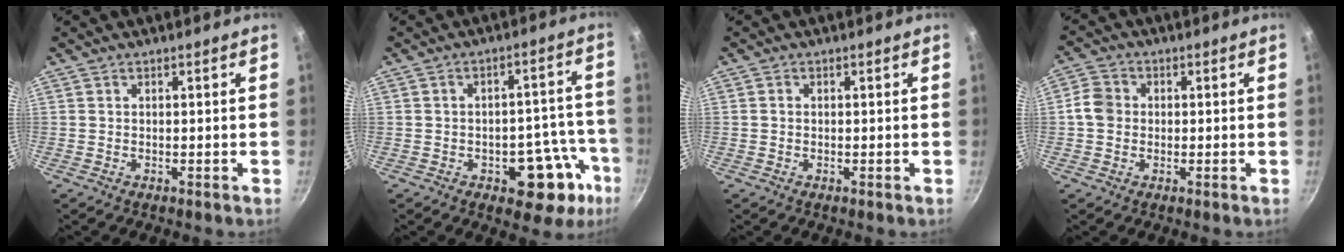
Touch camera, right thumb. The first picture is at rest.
{"total": 13.4, "force": [-5.7, 7.9, 9.1], "torque": [-0.038, 0.049, -0.063]}
{"total": 0.8, "force": [0.1, 0.6, 0.5], "torque": [-0.008, 0.004, 0.001]}
{"total": 4.6, "force": [-0.1, 4.1, 2.2], "torque": [-0.027, 0.011, -0.015]}